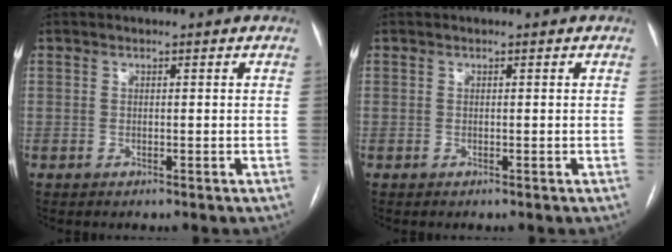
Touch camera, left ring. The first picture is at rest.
{"total": 0.0}